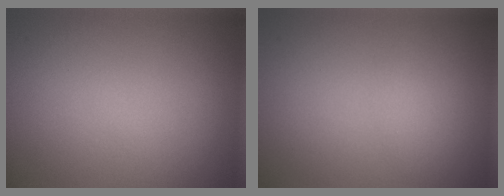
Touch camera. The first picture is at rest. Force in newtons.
{"total": 2.1, "press": 2.1, "slide": 0.2}